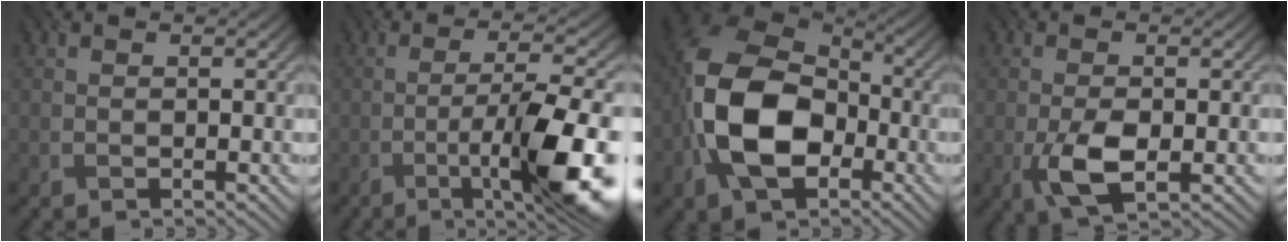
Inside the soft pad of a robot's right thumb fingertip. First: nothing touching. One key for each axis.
{"total": 14.0, "fx": -5.2, "fy": 3.0, "fz": 12.7, "tx": -0.178, "ty": 0.010, "tz": -0.082}
{"total": 14.6, "fx": -3.5, "fy": 9.8, "fz": 10.2, "tx": -0.217, "ty": -0.009, "tz": -0.082}
{"total": 5.5, "fx": -1.6, "fy": 2.4, "fz": 4.7, "tx": -0.097, "ty": -0.007, "tz": -0.029}